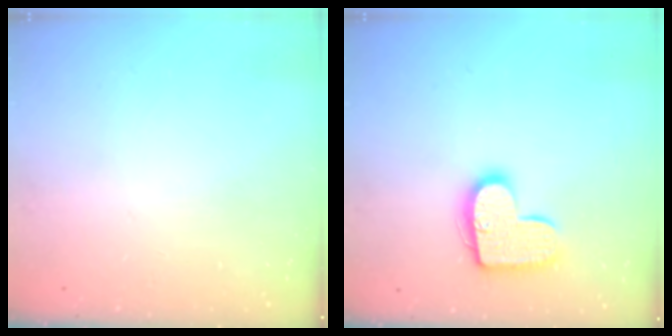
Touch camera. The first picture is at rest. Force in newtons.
{"total": 13.8, "press": 13.8, "slide": 0.7}